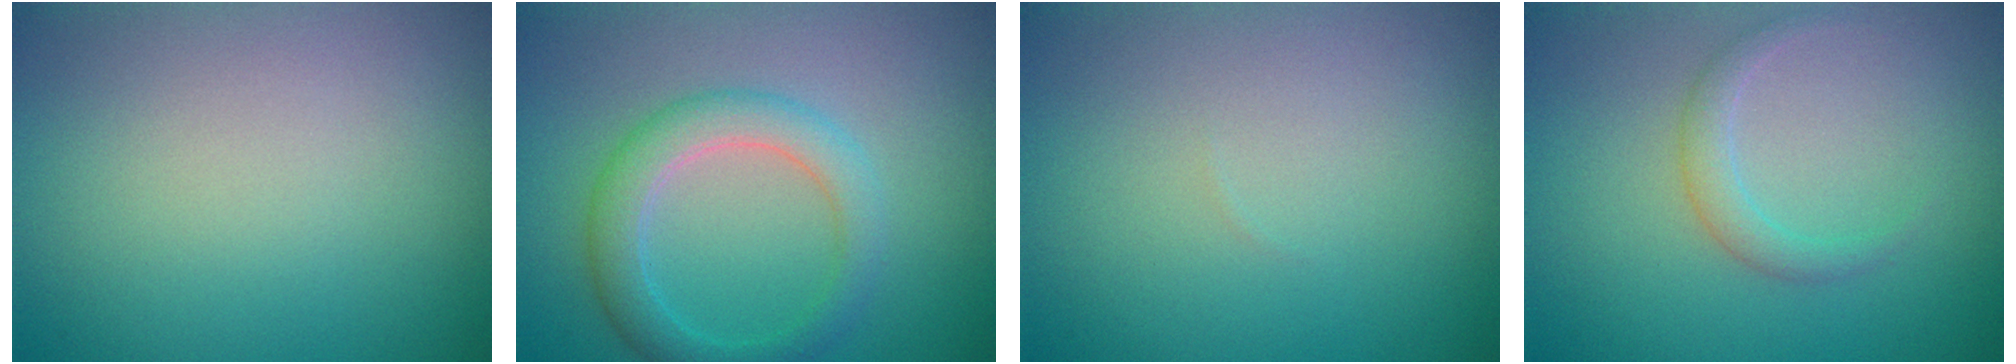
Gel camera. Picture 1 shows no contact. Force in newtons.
{"total": 3.5, "press": 3.5, "slide": 0.2}
{"total": 0.0}
{"total": 1.5, "press": 1.5, "slide": 0.0}